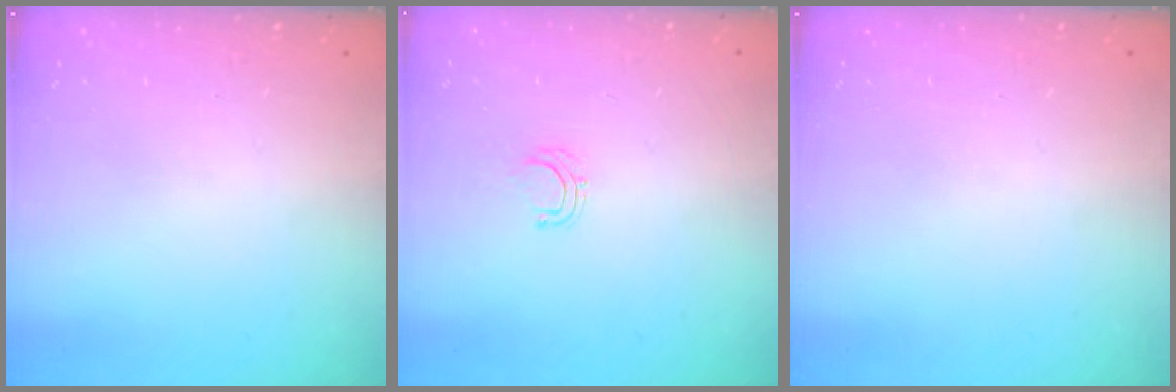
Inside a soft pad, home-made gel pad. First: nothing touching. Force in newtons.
{"total": 3.8, "press": 3.8, "slide": 0.2}
{"total": 0.0}